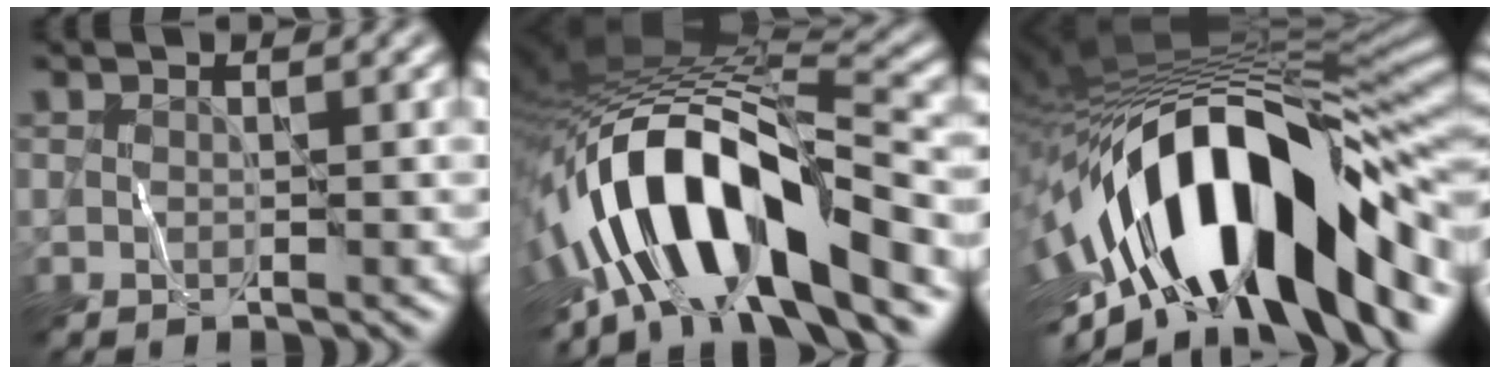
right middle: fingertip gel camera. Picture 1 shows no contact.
{"total": 12.9, "force": [-5.9, 4.3, 10.6], "torque": [-0.167, 0.018, -0.106]}
{"total": 18.0, "force": [-4.5, 7.4, 15.7], "torque": [-0.248, 0.034, -0.085]}